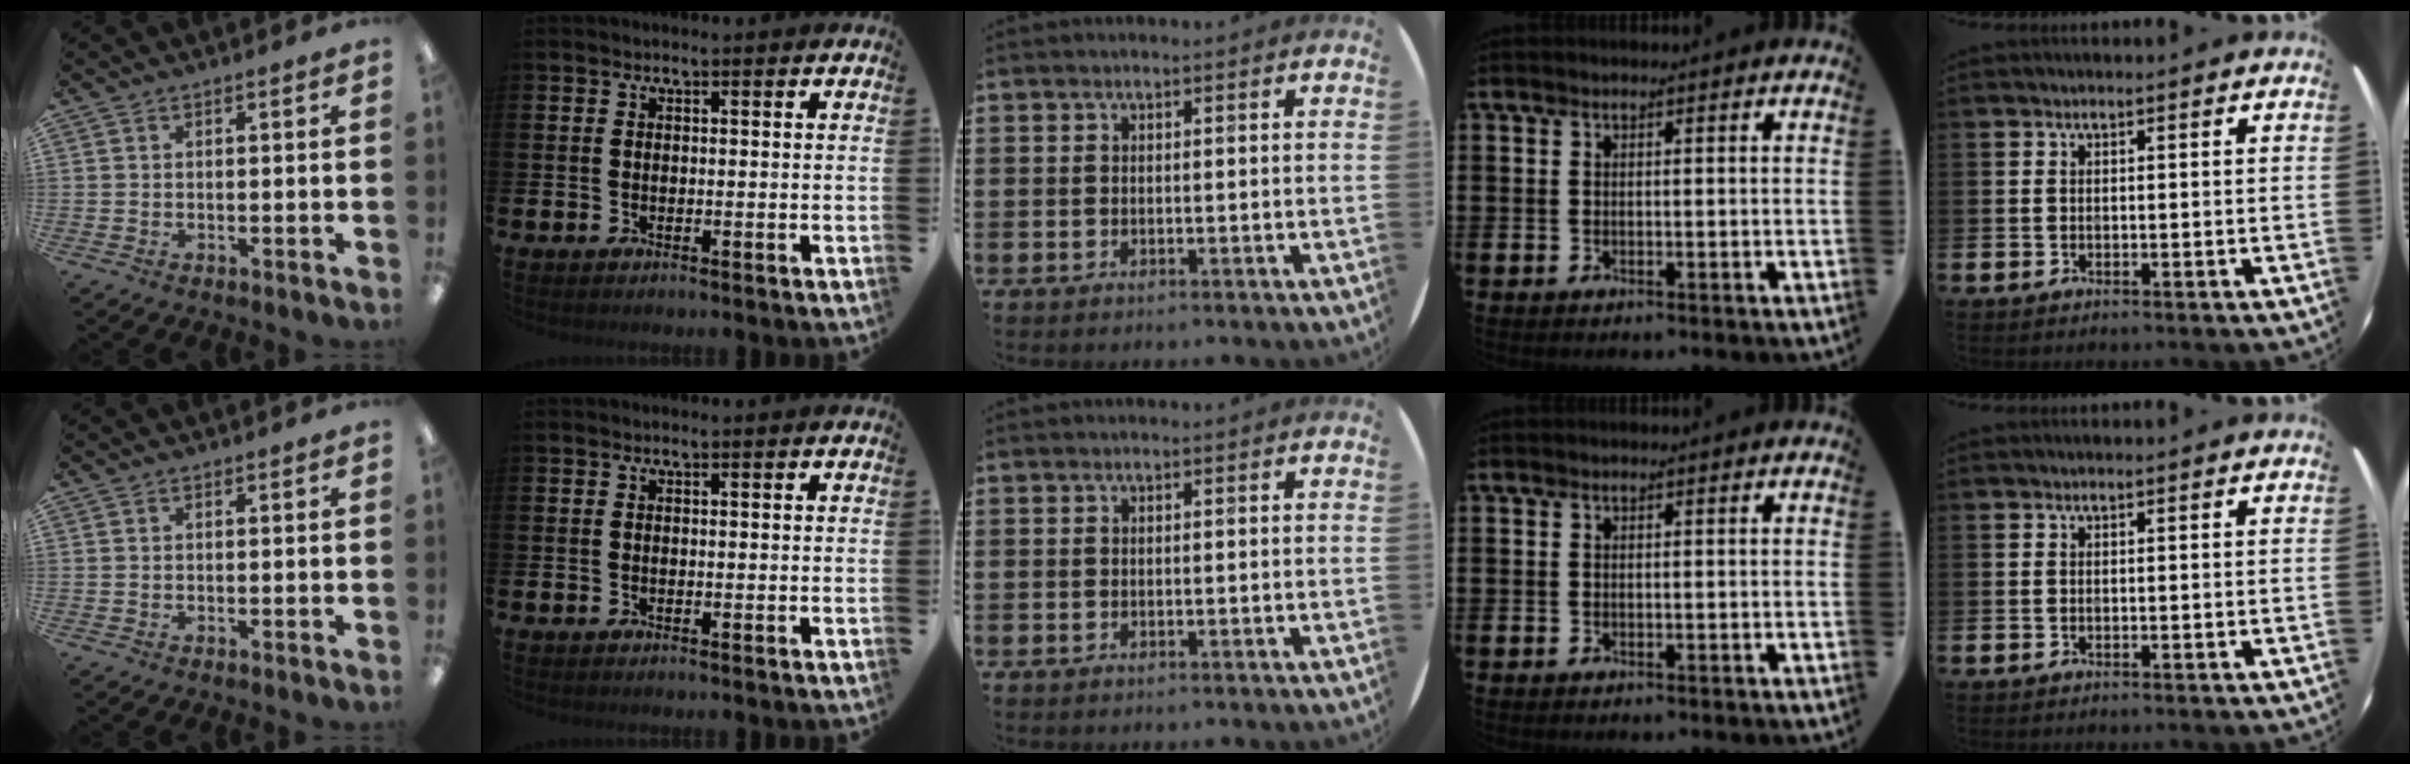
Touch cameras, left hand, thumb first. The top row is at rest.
{}